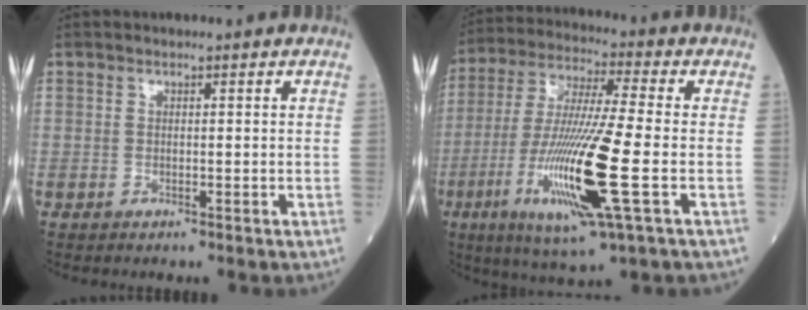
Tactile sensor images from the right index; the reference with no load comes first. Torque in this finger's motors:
{"motor_torque": [1.28, -0.85, 1.05, 0.21]}